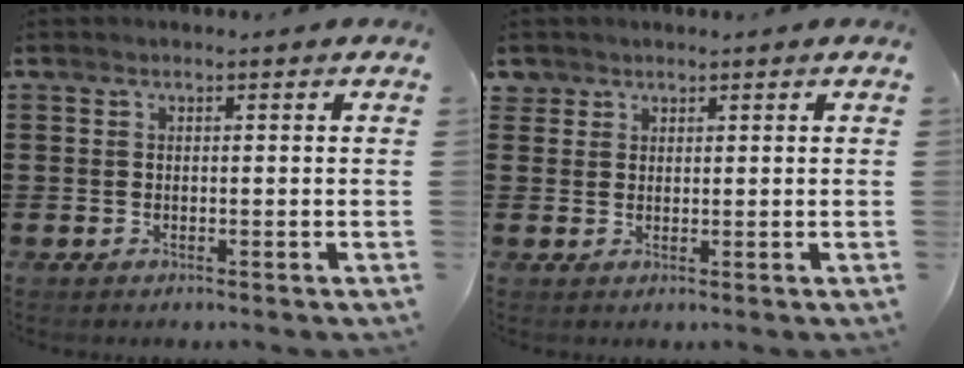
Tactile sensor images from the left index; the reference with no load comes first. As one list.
[{"total": 1.7, "force": [1.3, 1.1, 0.1], "torque": [-0.008, 0.005, 0.026]}]